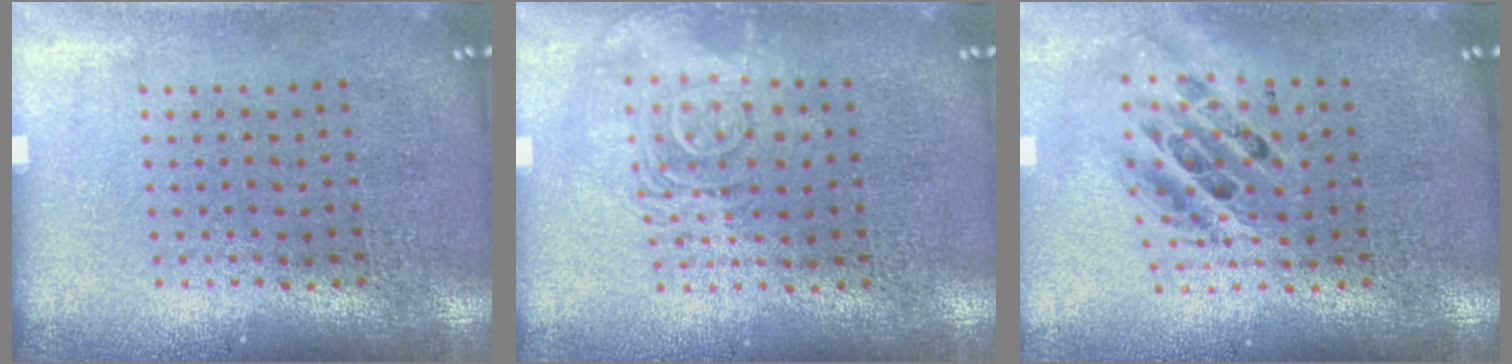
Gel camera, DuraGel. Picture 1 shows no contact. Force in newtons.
{"total": 2.5, "press": 2.5, "slide": 0.5}
{"total": 1.8, "press": 1.4, "slide": 1.1}